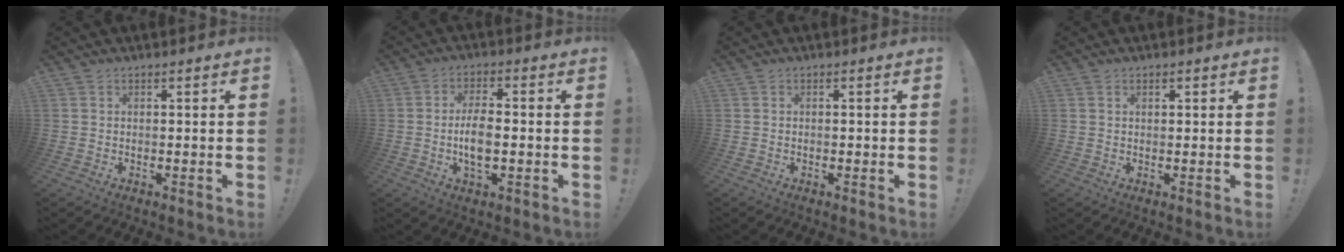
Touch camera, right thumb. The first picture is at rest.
{"total": 7.7, "force": [-1.4, 3.2, 6.8], "torque": [-0.143, -0.001, -0.027]}
{"total": 0.5, "force": [-0.4, 0.4, 0.0], "torque": [-0.008, 0.004, -0.005]}
{"total": 0.6, "force": [0.4, 0.3, 0.3], "torque": [0.002, -0.003, 0.006]}